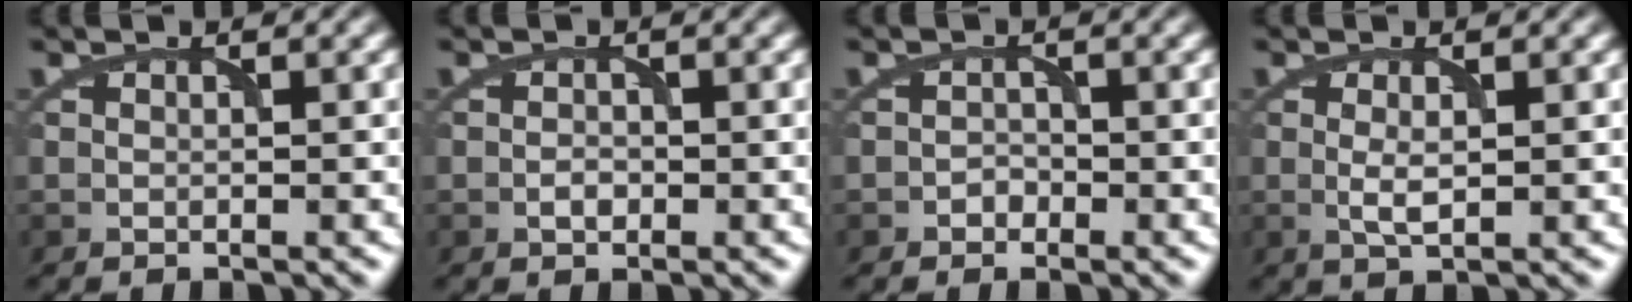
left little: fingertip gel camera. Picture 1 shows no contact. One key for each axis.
{"total": 1.1, "fx": -0.5, "fy": 0.7, "fz": 0.7, "tx": -0.013, "ty": 0.001, "tz": -0.010}
{"total": 1.0, "fx": -0.6, "fy": 0.8, "fz": 0.2, "tx": 0.000, "ty": 0.003, "tz": -0.012}
{"total": 1.8, "fx": 0.1, "fy": 0.6, "fz": 1.7, "tx": -0.038, "ty": -0.002, "tz": 0.002}